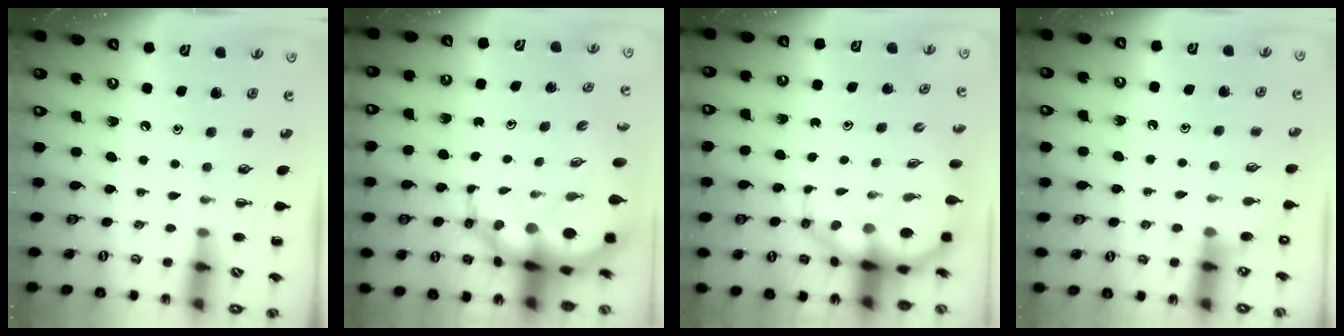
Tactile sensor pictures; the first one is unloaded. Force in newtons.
{"total": 13.0, "press": 12.6, "slide": 3.4}
{"total": 8.8, "press": 8.5, "slide": 2.2}
{"total": 5.2, "press": 5.0, "slide": 1.3}